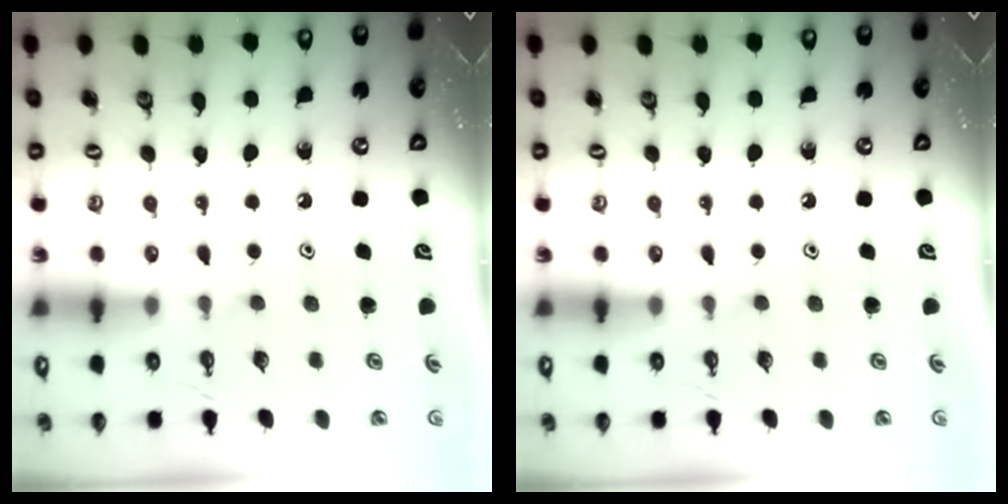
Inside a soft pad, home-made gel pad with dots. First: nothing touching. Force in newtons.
{"total": 0.0}